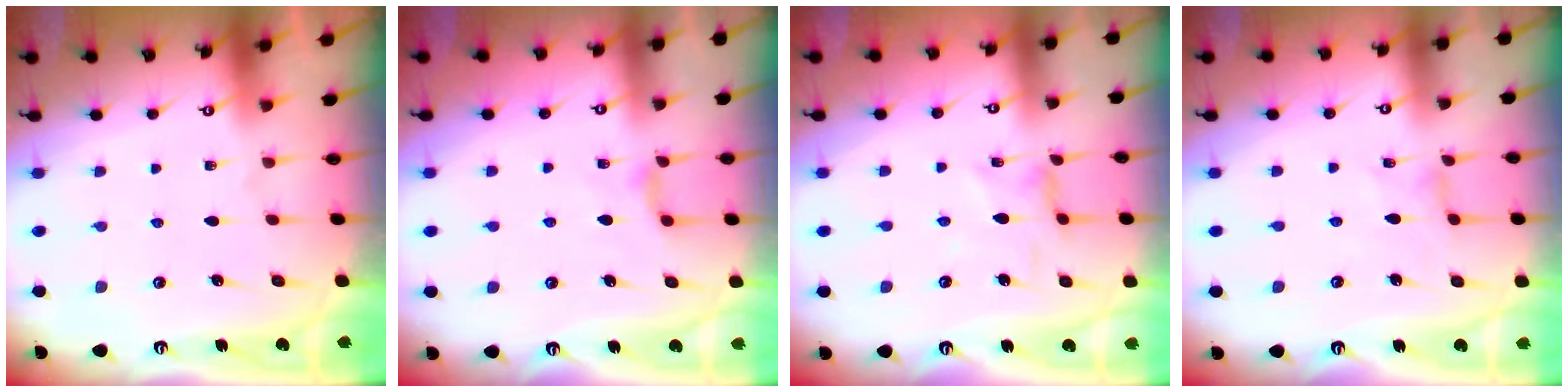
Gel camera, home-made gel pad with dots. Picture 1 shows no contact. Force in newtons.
{"total": 3.8, "press": 3.7, "slide": 0.6}
{"total": 2.2, "press": 2.1, "slide": 0.5}
{"total": 0.0}